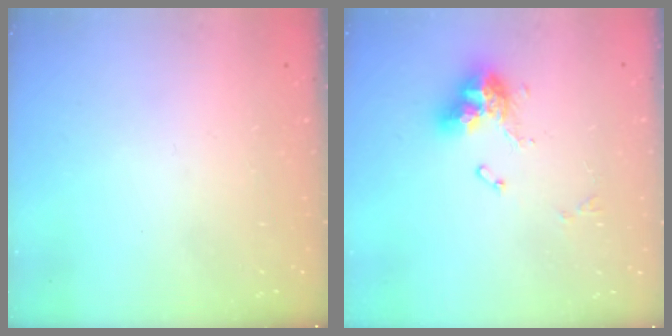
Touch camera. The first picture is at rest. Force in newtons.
{"total": 11.1, "press": 11.0, "slide": 1.1}